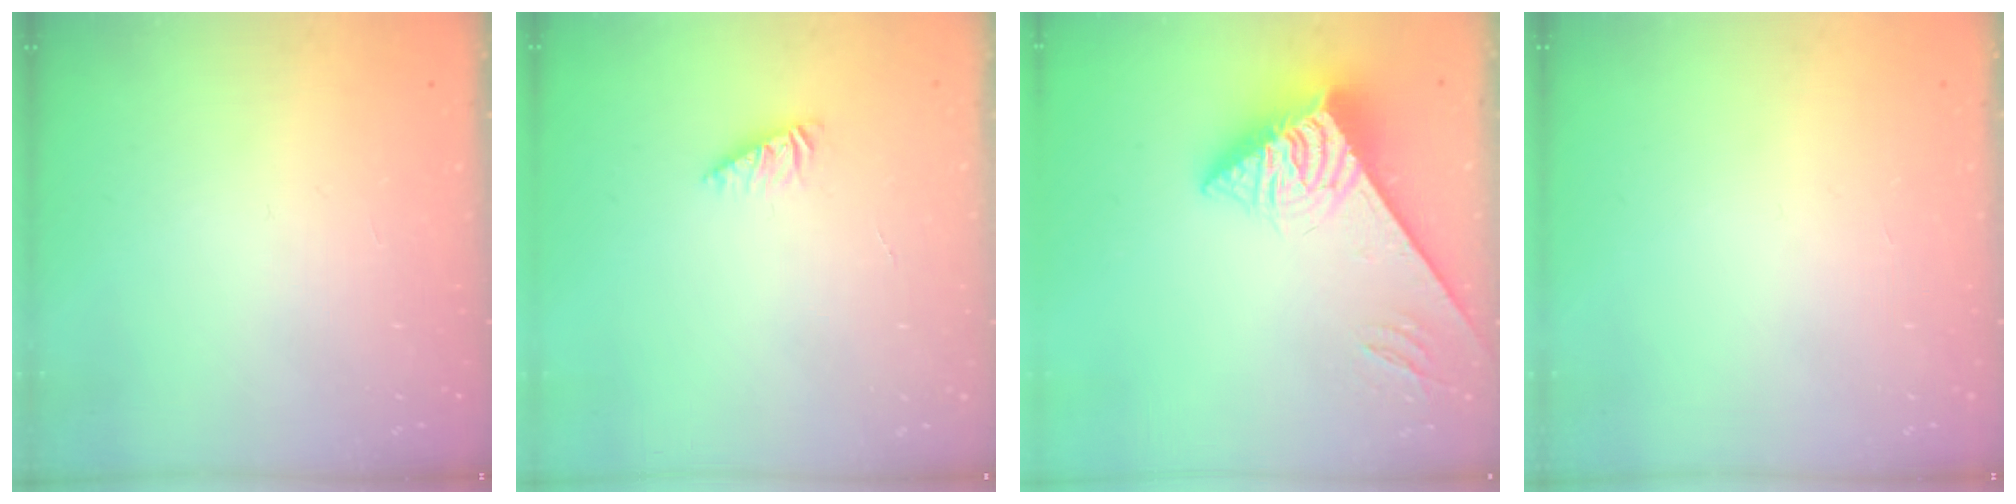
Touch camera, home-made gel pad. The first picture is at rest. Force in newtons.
{"total": 1.2, "press": 1.2, "slide": 0.2}
{"total": 6.8, "press": 6.7, "slide": 1.0}
{"total": 0.0}